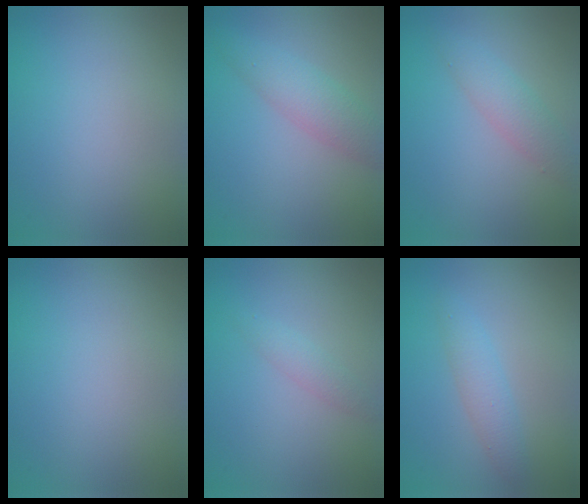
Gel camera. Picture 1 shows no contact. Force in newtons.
{"total": 3.3, "press": 3.3, "slide": 0.1}
{"total": 2.5, "press": 2.5, "slide": 0.1}
{"total": 0.0}
{"total": 1.3, "press": 1.3, "slide": 0.1}
{"total": 2.1, "press": 2.1, "slide": 0.0}